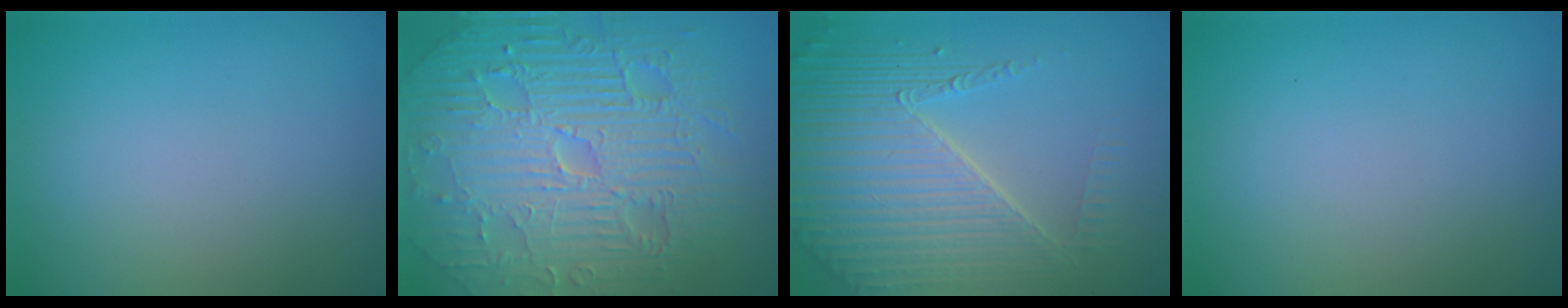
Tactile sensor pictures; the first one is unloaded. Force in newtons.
{"total": 11.7, "press": 7.5, "slide": 8.9}
{"total": 8.0, "press": 5.5, "slide": 5.9}
{"total": 0.0}